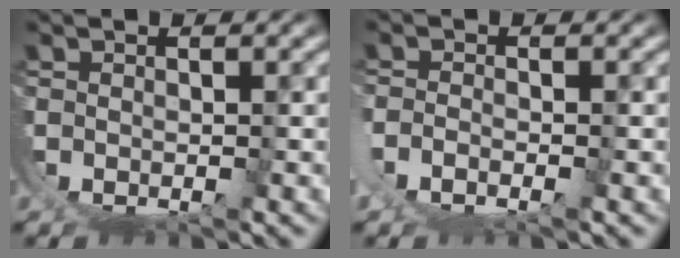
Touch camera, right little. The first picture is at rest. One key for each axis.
{"total": 1.9, "fx": -0.8, "fy": -0.1, "fz": 1.6, "tx": -0.035, "ty": -0.007, "tz": -0.012}